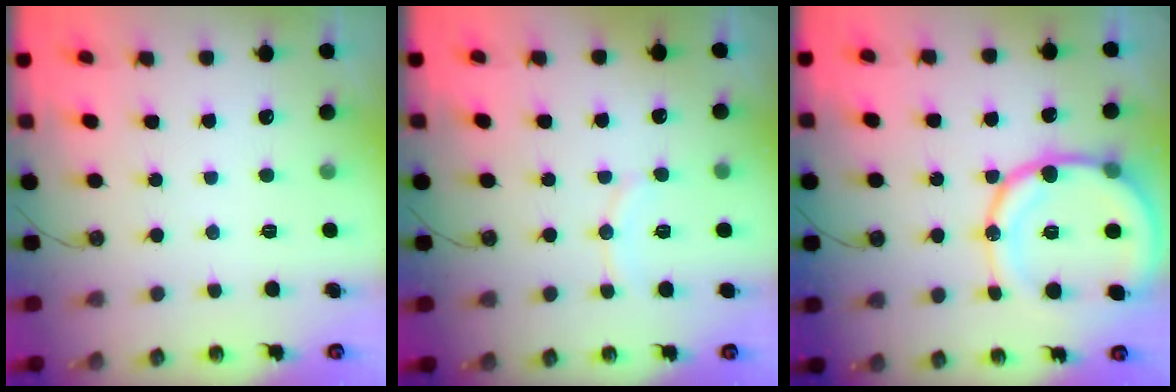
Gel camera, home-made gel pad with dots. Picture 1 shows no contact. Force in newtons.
{"total": 6.3, "press": 6.2, "slide": 0.8}
{"total": 18.8, "press": 18.5, "slide": 3.4}